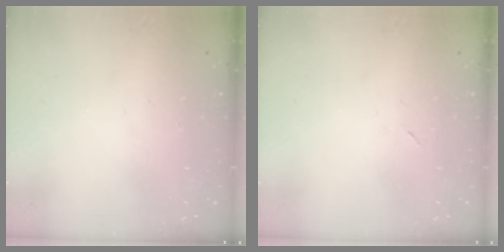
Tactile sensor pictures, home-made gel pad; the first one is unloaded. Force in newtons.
{"total": 2.3, "press": 1.9, "slide": 1.2}